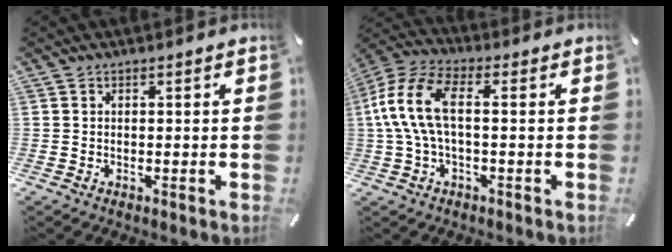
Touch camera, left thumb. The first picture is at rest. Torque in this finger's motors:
{"motor_torque": [0.58, 0.61, 1.83, -0.18, 0.19]}